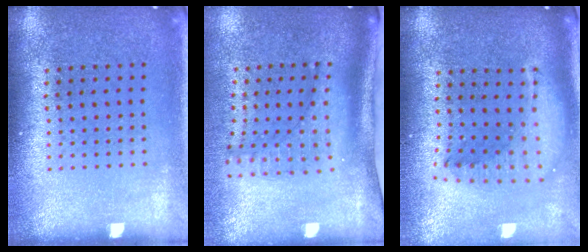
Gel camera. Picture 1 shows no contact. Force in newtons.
{"total": 2.1, "press": 1.5, "slide": 1.4}
{"total": 1.8, "press": 1.5, "slide": 0.9}